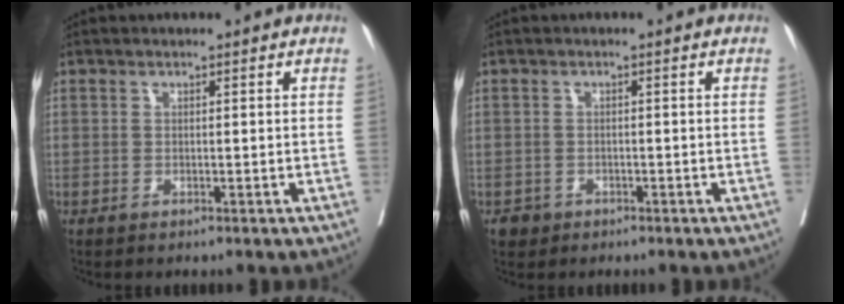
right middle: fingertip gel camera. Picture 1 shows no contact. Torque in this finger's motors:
{"motor_torque": [0.17, -0.13, -0.02, -0.01]}